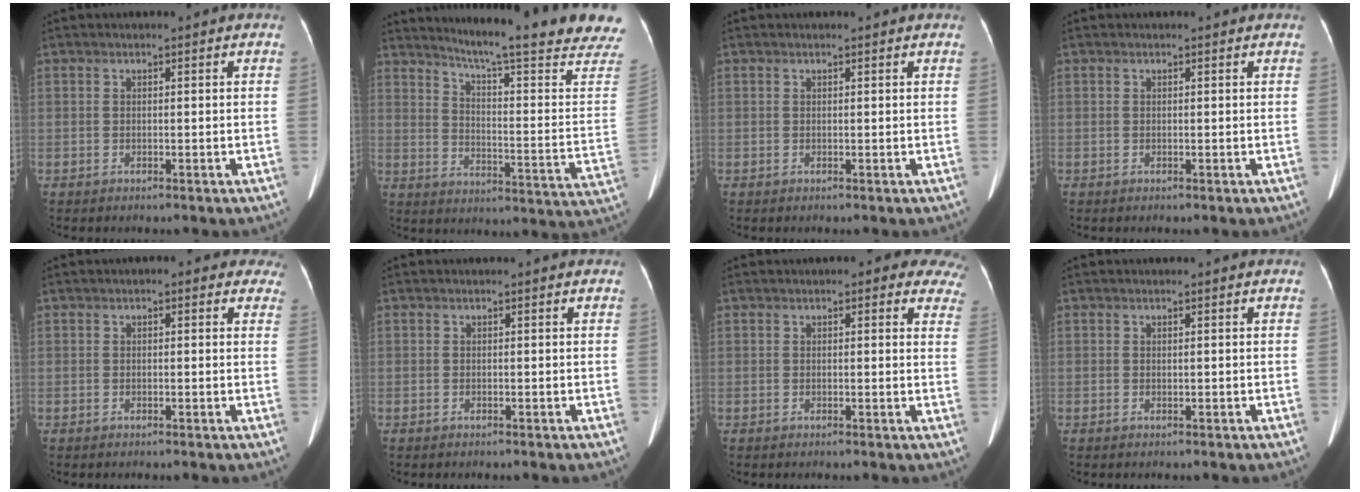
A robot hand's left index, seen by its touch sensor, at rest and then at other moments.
{"total": 22.9, "force": [19.9, -0.2, 11.4], "torque": [-0.161, -0.083, 0.250]}
{"total": 0.8, "force": [0.8, 0.0, 0.2], "torque": [-0.008, 0.004, 0.011]}
{"total": 0.0}
{"total": 4.8, "force": [3.4, 2.0, 2.7], "torque": [-0.010, 0.013, 0.026]}
{"total": 0.0}
{"total": 9.0, "force": [6.9, 3.0, 4.9], "torque": [-0.029, -0.003, 0.056]}
{"total": 0.0}